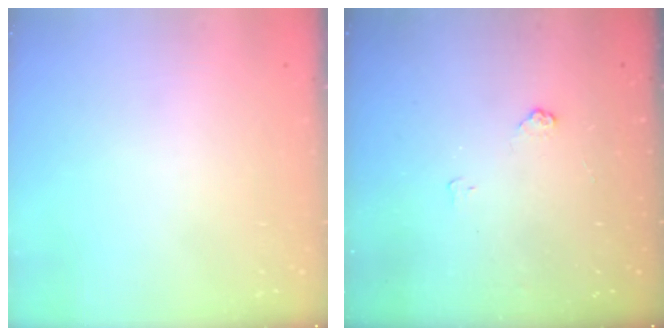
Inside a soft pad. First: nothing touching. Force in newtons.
{"total": 4.0, "press": 4.0, "slide": 0.5}